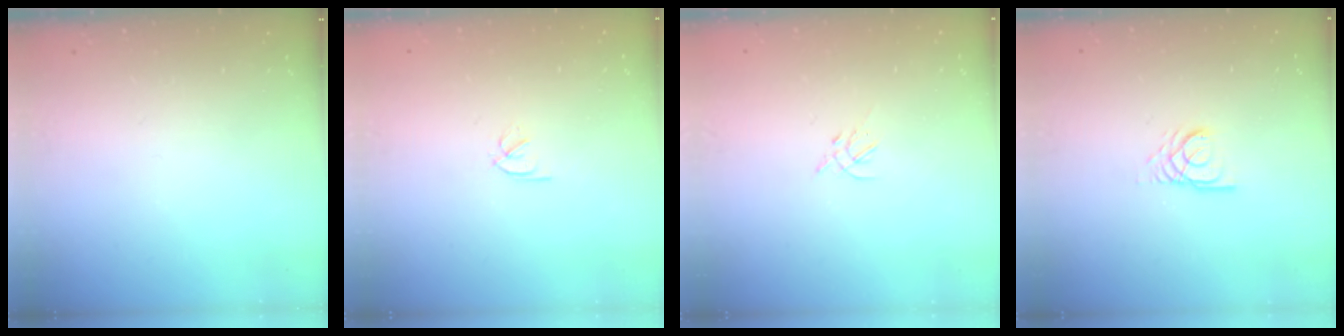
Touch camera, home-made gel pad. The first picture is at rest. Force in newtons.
{"total": 1.8, "press": 1.7, "slide": 0.5}
{"total": 1.4, "press": 1.3, "slide": 0.5}
{"total": 3.1, "press": 3.0, "slide": 0.2}